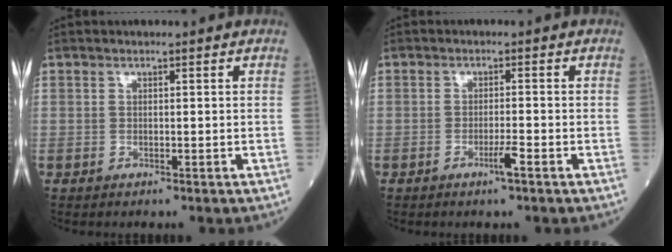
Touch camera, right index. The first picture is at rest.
{"total": 2.3, "force": [-1.3, -0.3, 1.8], "torque": [-0.035, -0.004, -0.025]}